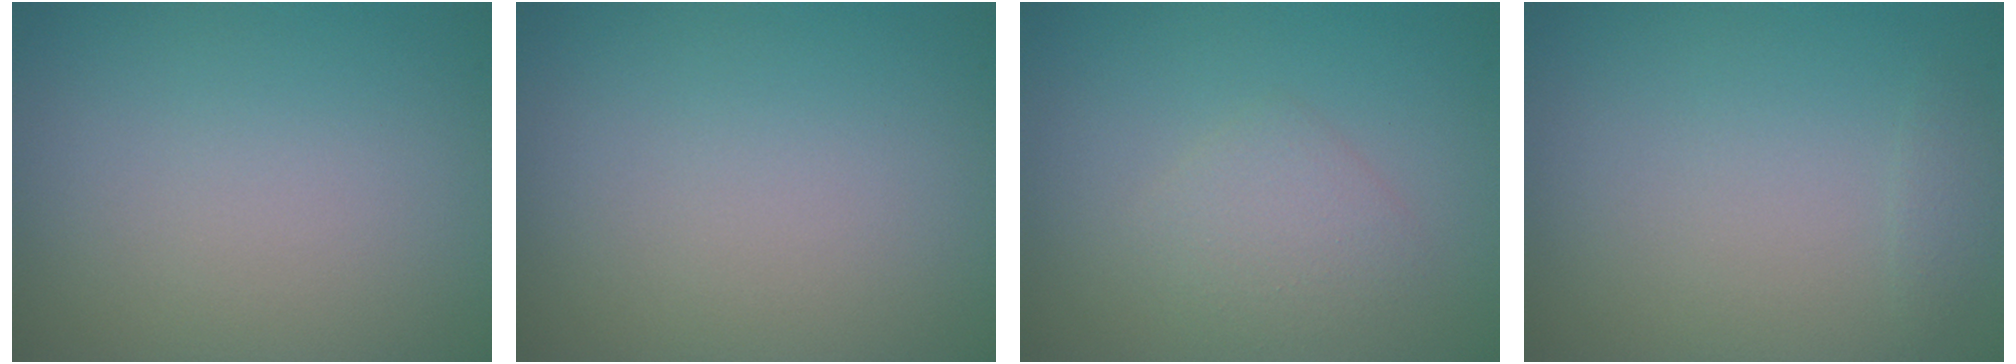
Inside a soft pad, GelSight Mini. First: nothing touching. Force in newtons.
{"total": 0.0}
{"total": 1.9, "press": 1.9, "slide": 0.1}
{"total": 0.7, "press": 0.7, "slide": 0.0}